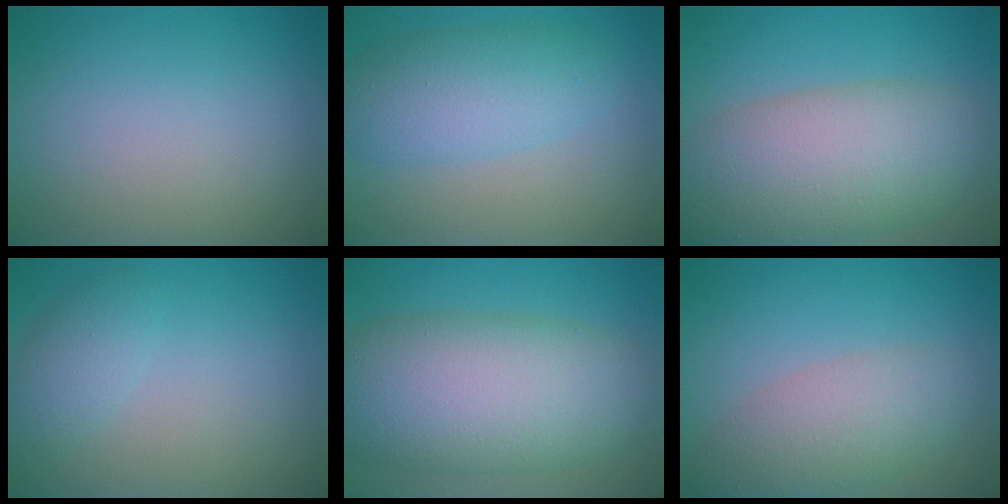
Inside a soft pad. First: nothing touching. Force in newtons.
{"total": 5.1, "press": 5.1, "slide": 0.1}
{"total": 10.1, "press": 10.1, "slide": 0.3}
{"total": 2.3, "press": 2.3, "slide": 0.1}
{"total": 11.6, "press": 11.5, "slide": 0.5}
{"total": 4.7, "press": 4.7, "slide": 0.2}